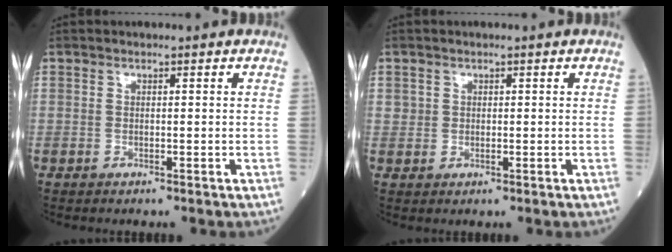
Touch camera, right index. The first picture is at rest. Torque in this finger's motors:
{"motor_torque": [0.39, 0.26, 0.03, 0.02]}